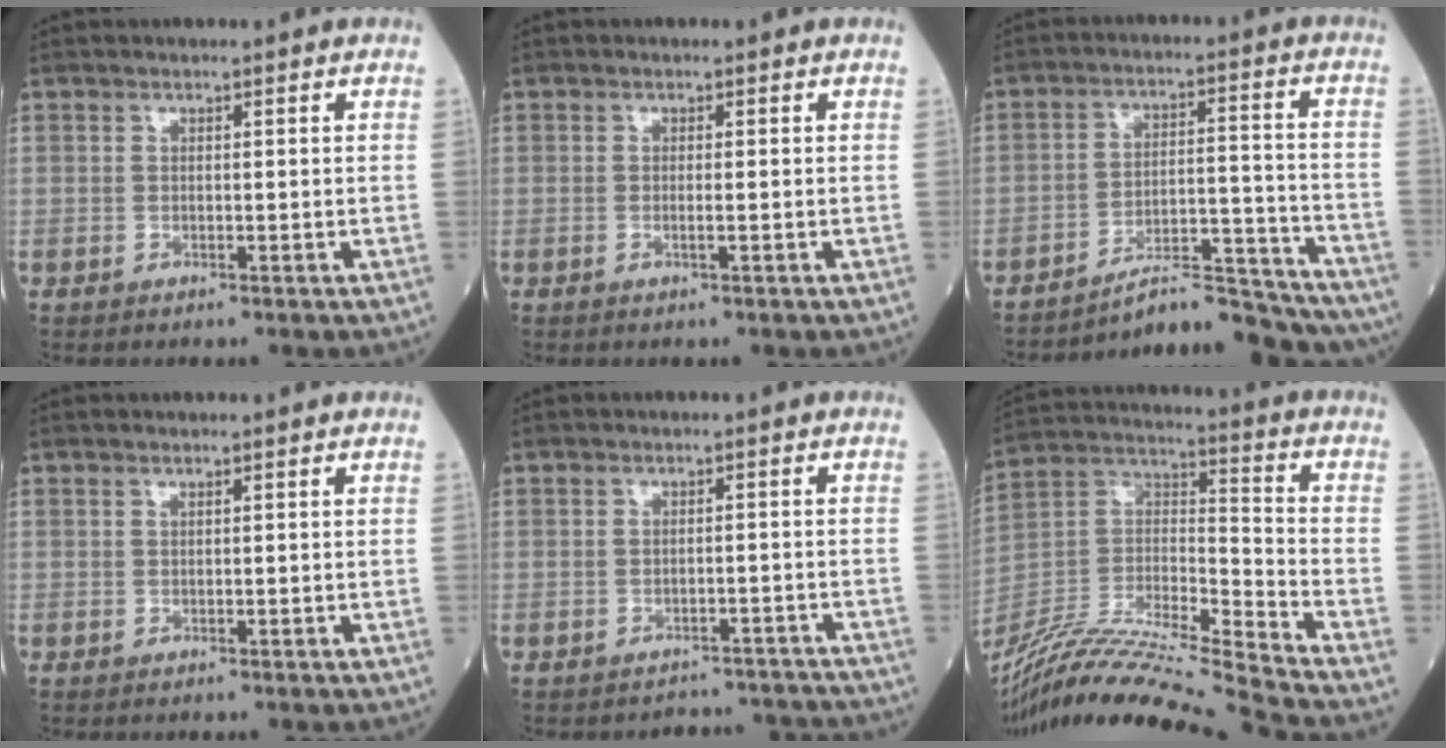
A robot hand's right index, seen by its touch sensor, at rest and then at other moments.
{"total": 0.7, "force": [-0.2, -0.2, 0.6], "torque": [-0.013, -0.001, -0.003]}
{"total": 11.9, "force": [-11.6, 0.4, 2.3], "torque": [-0.026, 0.037, -0.180]}
{"total": 0.0}
{"total": 5.6, "force": [-5.3, 1.5, -1.3], "torque": [0.026, 0.029, -0.054]}
{"total": 23.7, "force": [-21.6, -1.7, 9.6], "torque": [-0.211, -0.023, -0.379]}